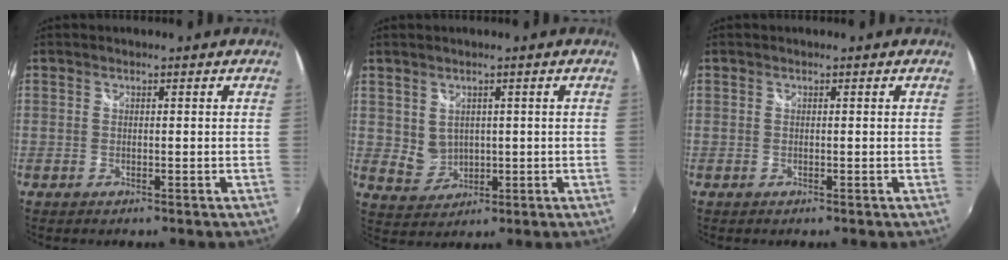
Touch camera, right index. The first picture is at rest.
{"total": 5.2, "force": [1.5, 4.4, 2.3], "torque": [-0.044, 0.000, 0.045]}
{"total": 0.0}